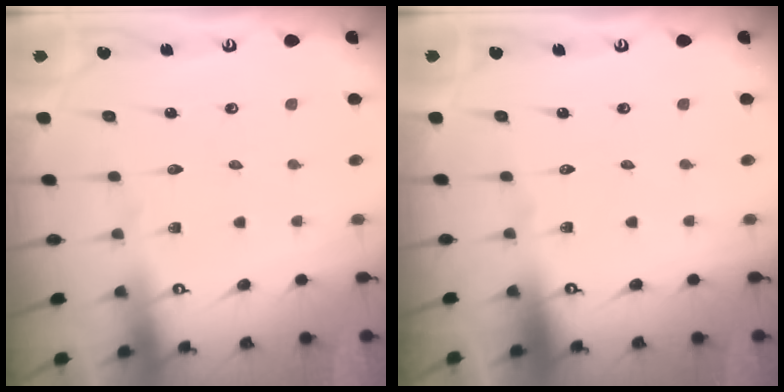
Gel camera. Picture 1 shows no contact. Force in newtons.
{"total": 0.0}